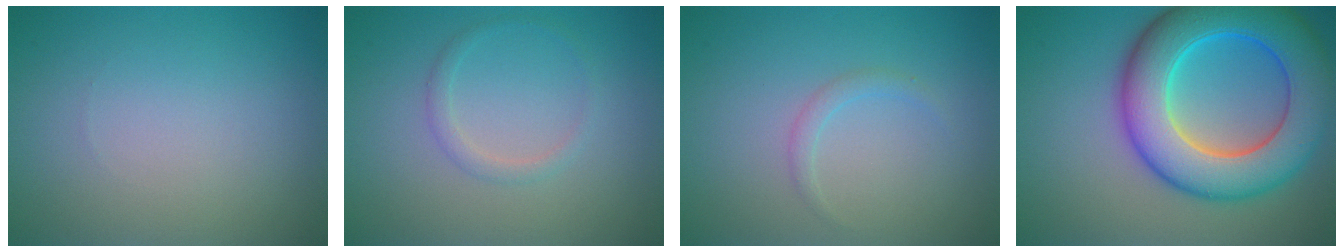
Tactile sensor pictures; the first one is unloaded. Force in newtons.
{"total": 1.2, "press": 1.2, "slide": 0.1}
{"total": 1.0, "press": 1.0, "slide": 0.1}
{"total": 11.4, "press": 11.4, "slide": 0.3}